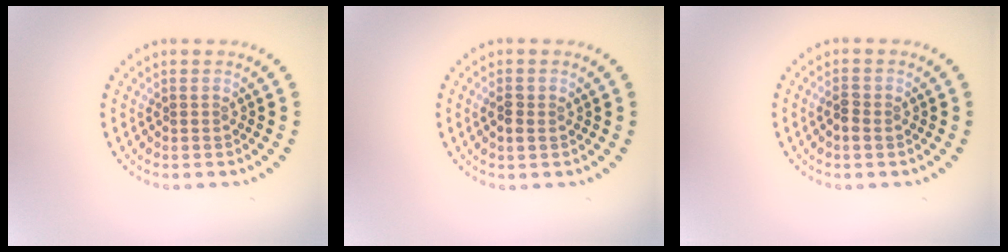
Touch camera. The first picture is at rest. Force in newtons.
{"total": 1.4, "press": 1.4, "slide": 0.2}
{"total": 1.3, "press": 1.3, "slide": 0.1}